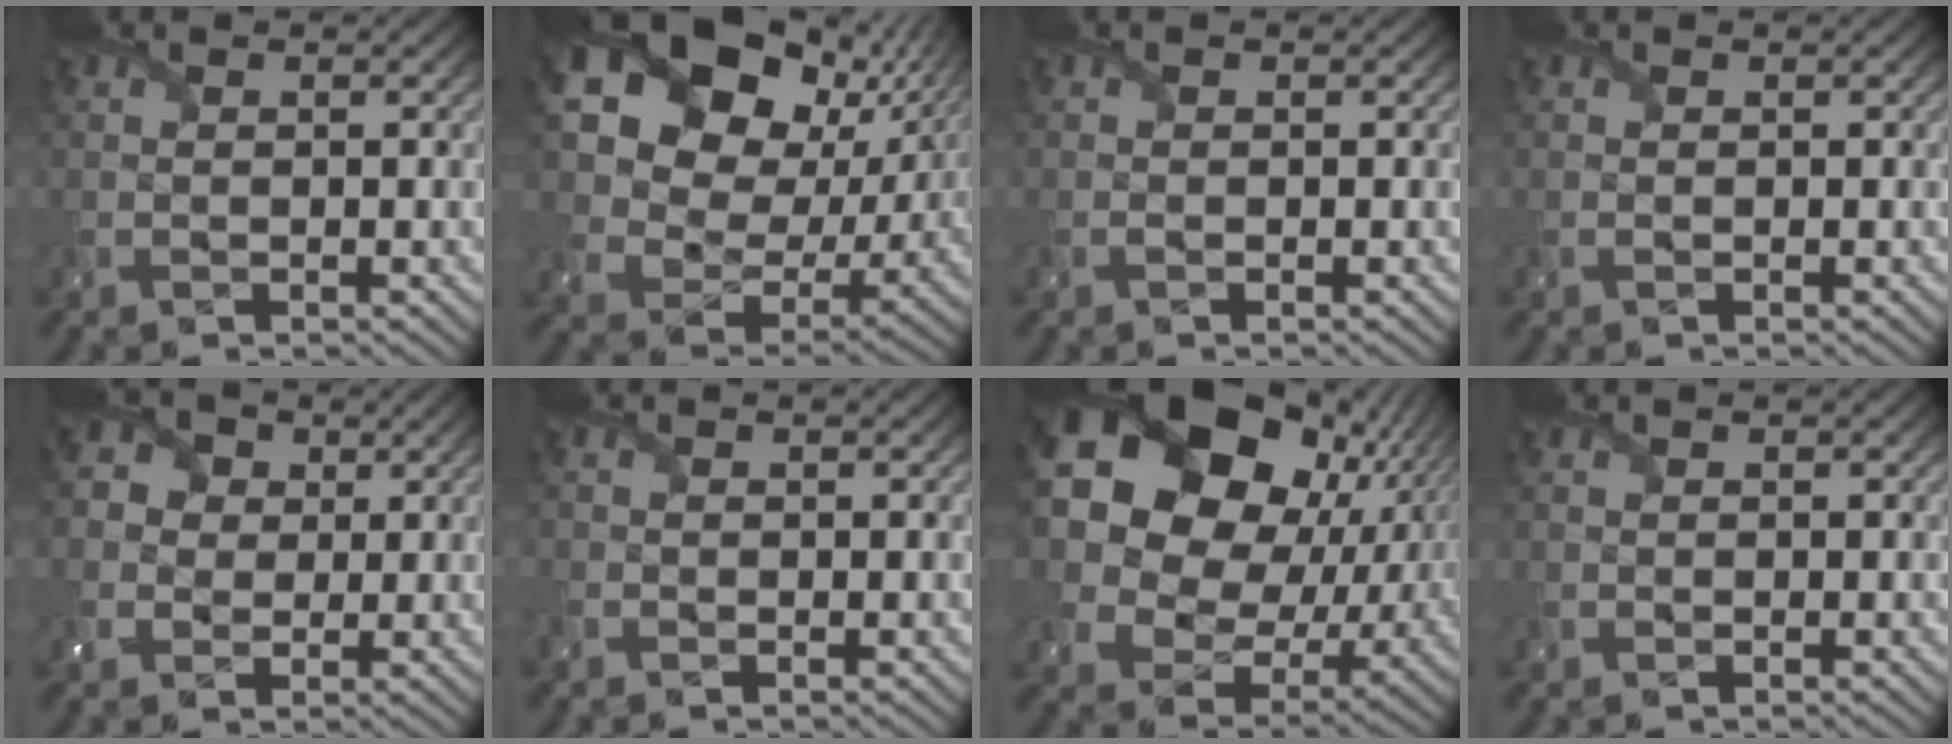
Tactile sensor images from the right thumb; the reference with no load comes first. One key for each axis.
{"total": 20.7, "fx": 8.8, "fy": 14.4, "fz": 12.0, "tx": -0.243, "ty": 0.028, "tz": 0.176}
{"total": 0.0}
{"total": 0.0}
{"total": 4.5, "fx": 1.0, "fy": 4.1, "fz": 1.6, "tx": -0.060, "ty": 0.006, "tz": 0.010}
{"total": 1.3, "fx": -0.9, "fy": 0.9, "fz": 0.4, "tx": -0.016, "ty": -0.008, "tz": -0.023}
{"total": 20.1, "fx": 6.6, "fy": 15.5, "fz": 10.9, "tx": -0.254, "ty": 0.025, "tz": 0.140}
{"total": 0.0}